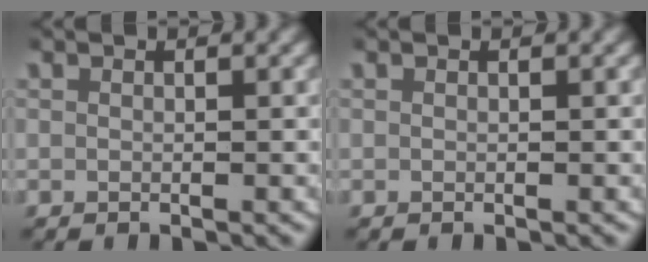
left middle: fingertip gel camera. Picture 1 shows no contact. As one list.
[{"total": 0.0}]